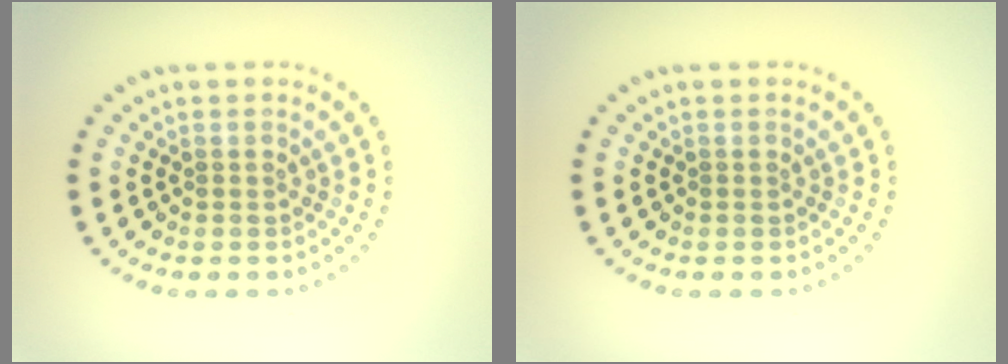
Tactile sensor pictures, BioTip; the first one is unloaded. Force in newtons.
{"total": 0.0}